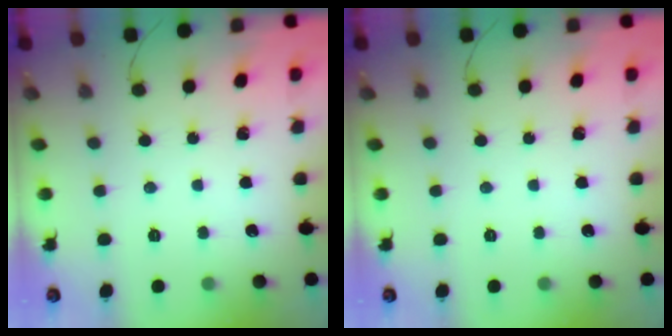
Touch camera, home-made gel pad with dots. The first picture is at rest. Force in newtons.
{"total": 0.0}